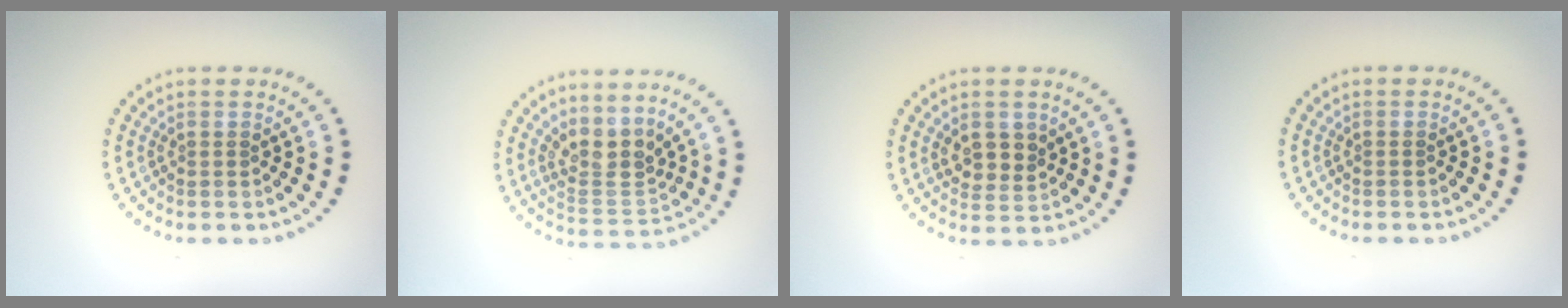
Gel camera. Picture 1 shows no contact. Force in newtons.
{"total": 3.3, "press": 2.5, "slide": 2.2}
{"total": 2.6, "press": 2.4, "slide": 1.0}
{"total": 0.0}